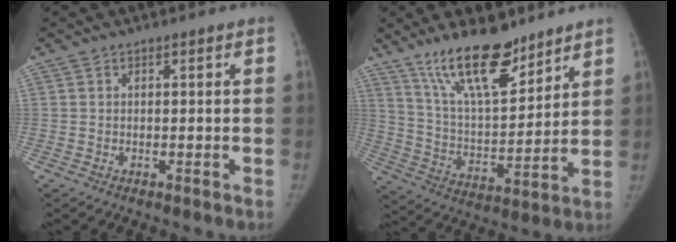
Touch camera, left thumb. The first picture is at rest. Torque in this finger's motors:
{"motor_torque": [0.42, 0.01, 1.45, -1.30, 0.10]}